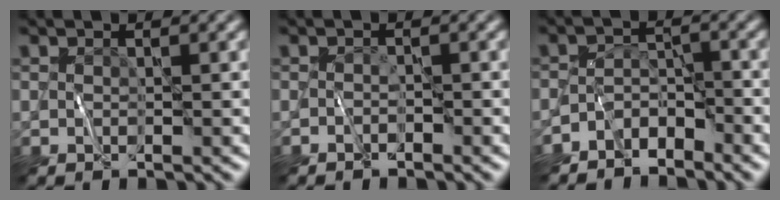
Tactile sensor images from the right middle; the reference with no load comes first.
{"total": 0.8, "force": [-0.7, 0.2, 0.1], "torque": [-0.001, 0.008, -0.014]}
{"total": 3.1, "force": [-2.7, 1.4, 0.7], "torque": [0.000, 0.003, -0.055]}